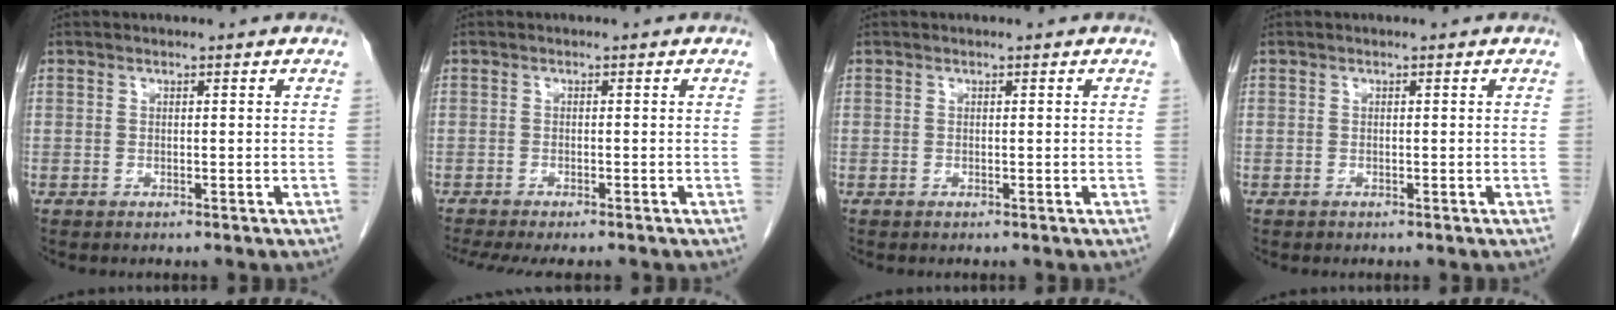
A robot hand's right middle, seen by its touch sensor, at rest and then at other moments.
{"total": 8.4, "force": [-7.2, 1.7, 4.0], "torque": [-0.056, -0.008, -0.105]}
{"total": 0.0}
{"total": 0.0}